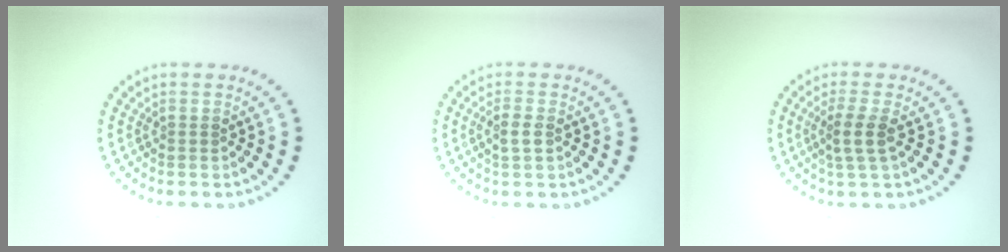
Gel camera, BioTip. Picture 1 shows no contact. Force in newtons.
{"total": 1.4, "press": 1.3, "slide": 0.3}
{"total": 2.3, "press": 1.8, "slide": 1.3}